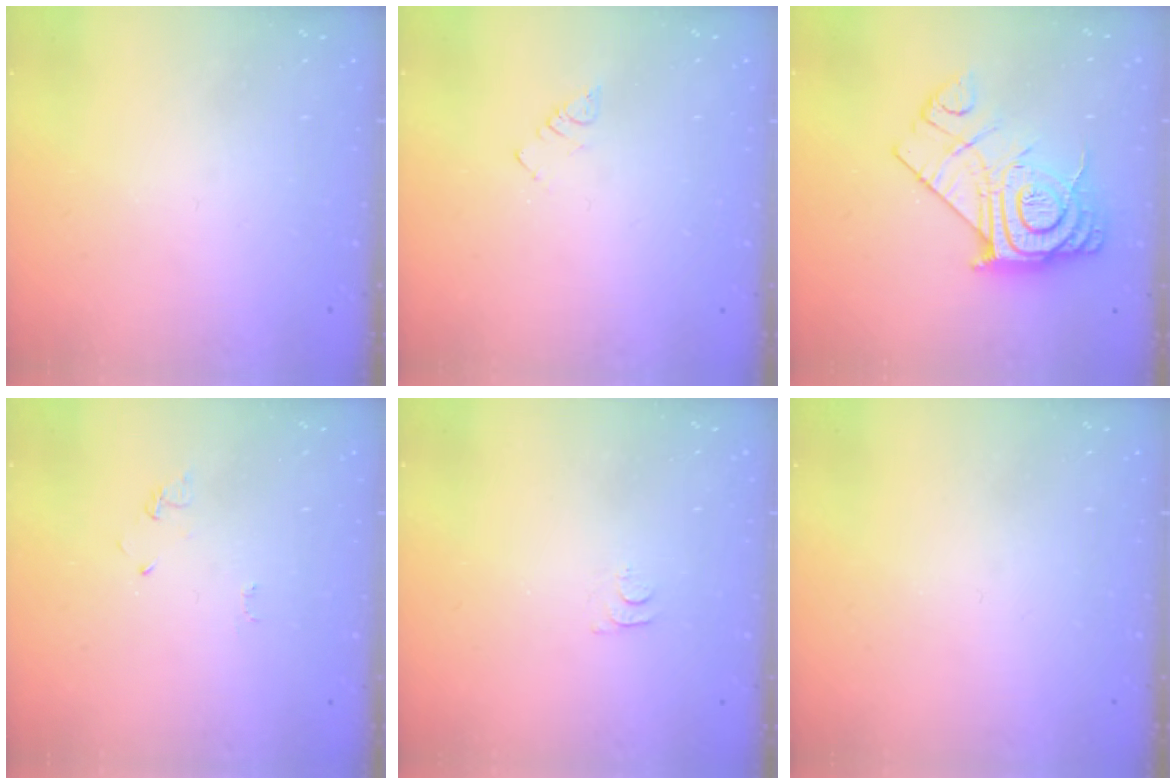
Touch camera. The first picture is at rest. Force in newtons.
{"total": 2.3, "press": 2.3, "slide": 0.4}
{"total": 17.2, "press": 17.1, "slide": 1.3}
{"total": 2.6, "press": 2.6, "slide": 0.4}
{"total": 4.4, "press": 4.4, "slide": 0.4}
{"total": 0.0}